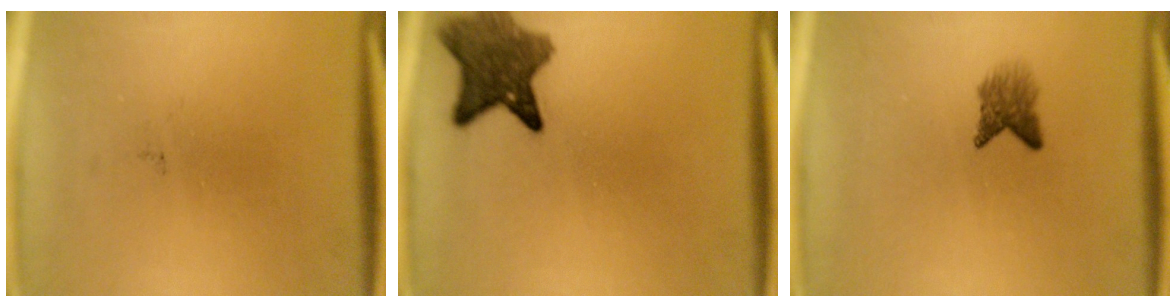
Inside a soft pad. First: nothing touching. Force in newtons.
{"total": 7.8}
{"total": 2.8}